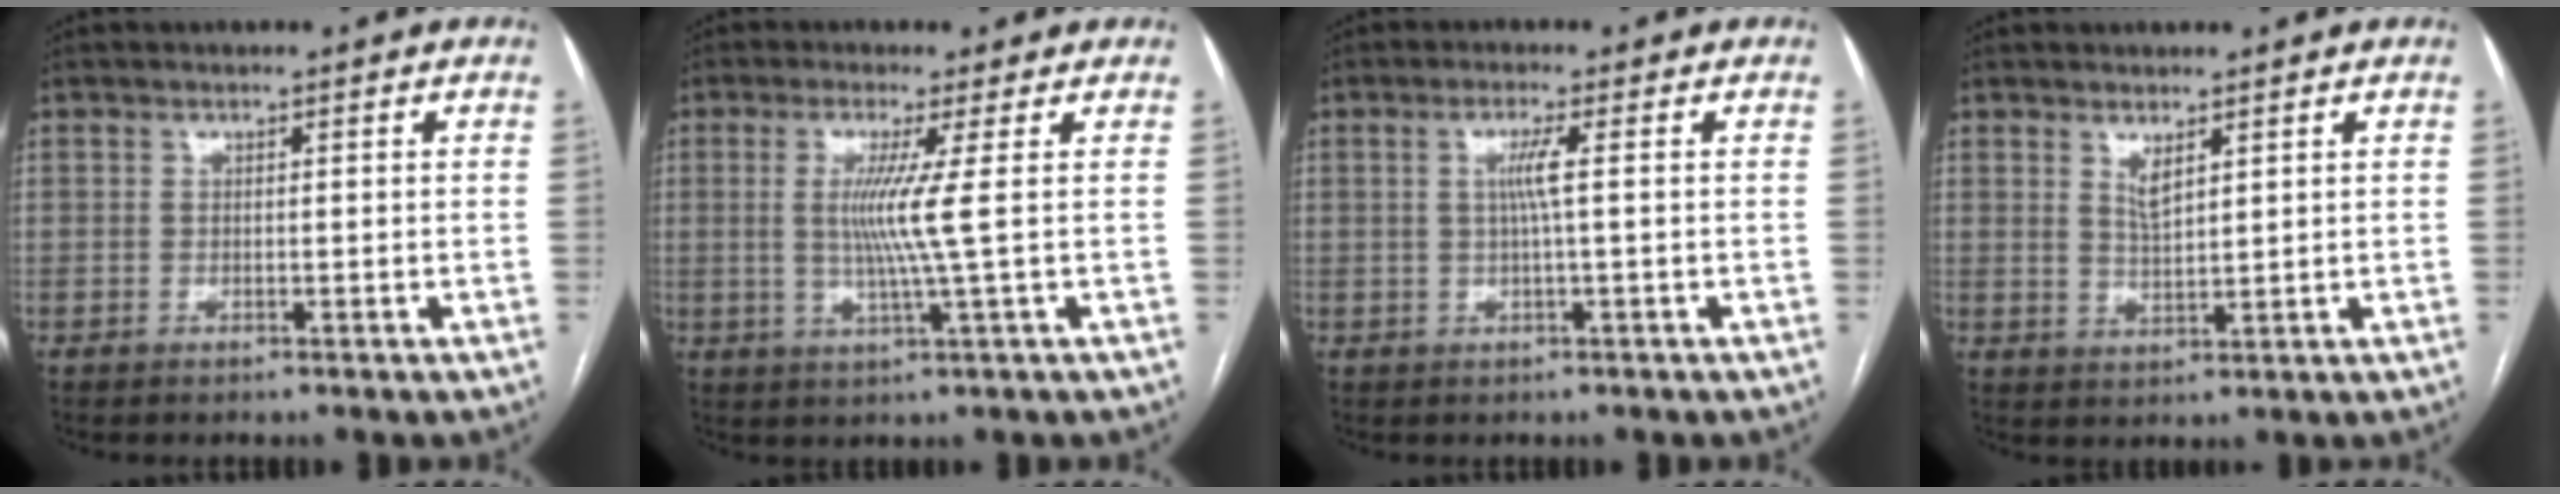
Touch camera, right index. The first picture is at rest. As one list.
[{"total": 7.3, "force": [1.1, -2.2, 6.9], "torque": [-0.137, -0.012, 0.027]}, {"total": 2.9, "force": [0.3, -0.5, 2.8], "torque": [-0.057, 0.000, 0.006]}, {"total": 2.6, "force": [1.7, 0.6, 1.9], "torque": [-0.041, -0.008, 0.038]}]